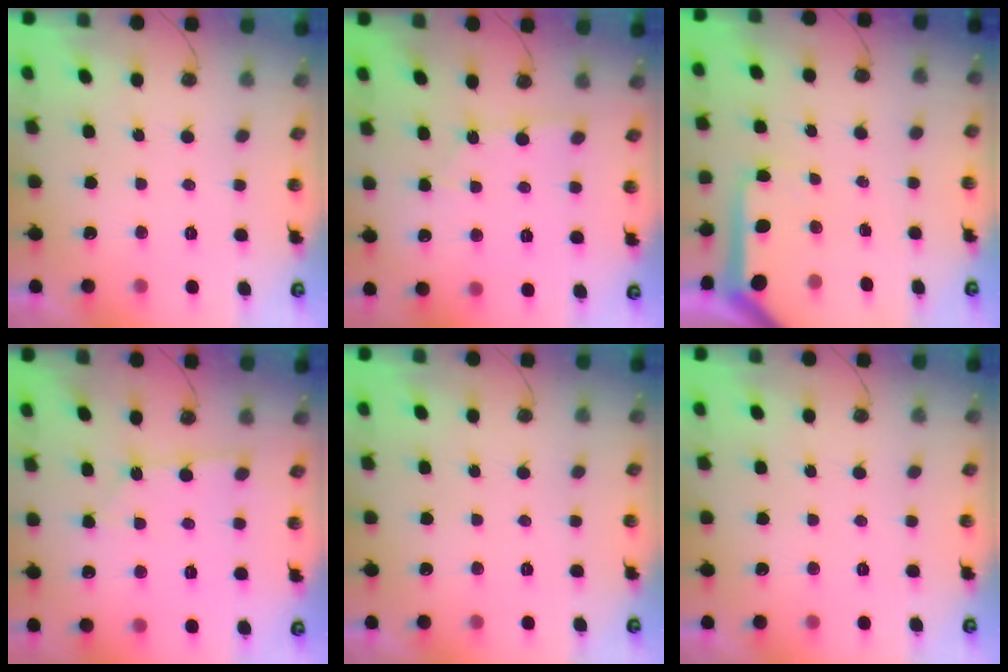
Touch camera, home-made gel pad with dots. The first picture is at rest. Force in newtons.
{"total": 1.3, "press": 1.3, "slide": 0.2}
{"total": 8.2, "press": 8.1, "slide": 0.8}
{"total": 3.0, "press": 2.9, "slide": 0.3}
{"total": 0.0}
{"total": 0.0}